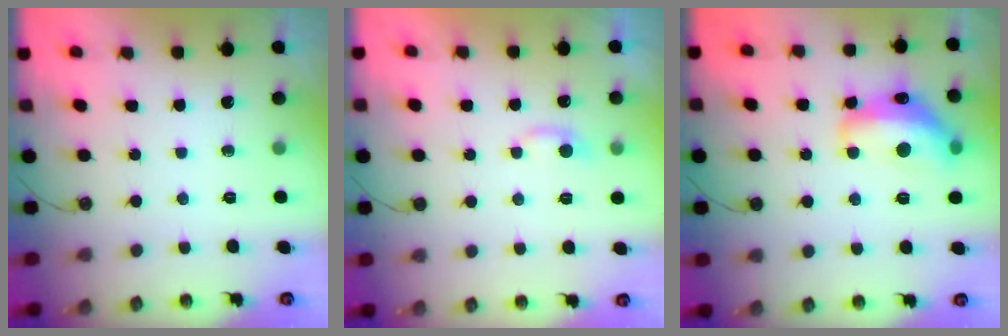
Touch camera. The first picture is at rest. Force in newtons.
{"total": 1.6, "press": 1.5, "slide": 0.5}
{"total": 10.2, "press": 10.1, "slide": 0.6}